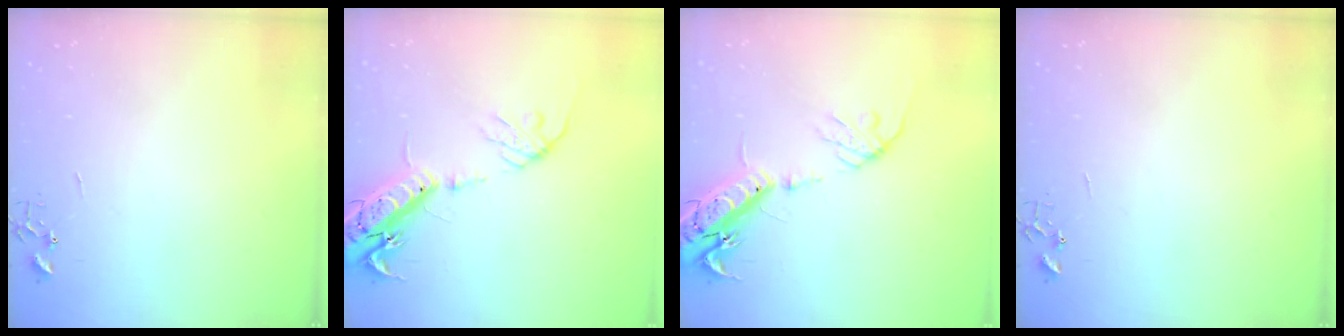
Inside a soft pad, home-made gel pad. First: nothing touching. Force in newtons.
{"total": 18.1, "press": 17.7, "slide": 3.8}
{"total": 18.1, "press": 17.7, "slide": 3.8}
{"total": 0.0}